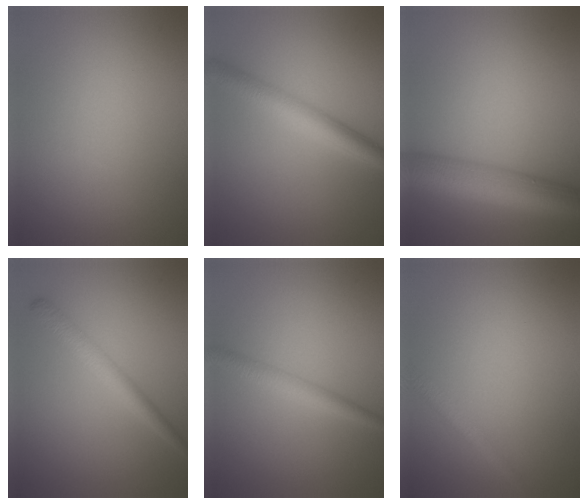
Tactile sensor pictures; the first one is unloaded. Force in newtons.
{"total": 4.0, "press": 4.0, "slide": 0.1}
{"total": 8.1, "press": 8.1, "slide": 0.3}
{"total": 2.6, "press": 2.6, "slide": 0.1}
{"total": 2.3, "press": 2.3, "slide": 0.0}
{"total": 1.6, "press": 1.6, "slide": 0.1}